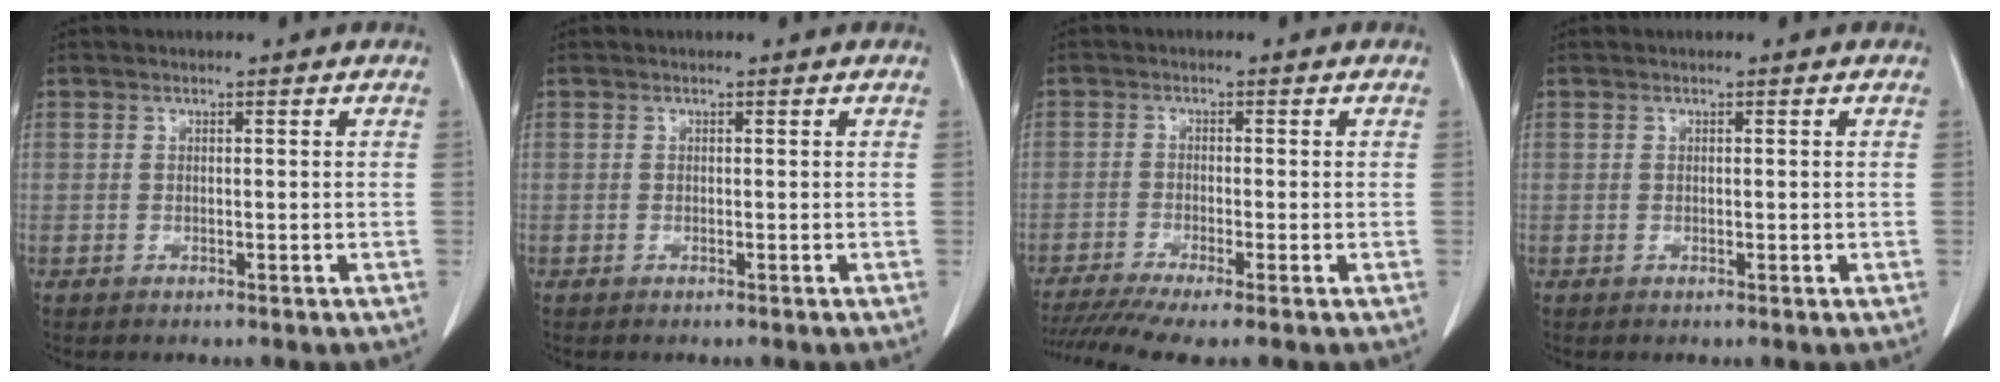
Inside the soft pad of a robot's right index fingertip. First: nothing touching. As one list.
[{"total": 0.0}, {"total": 7.9, "force": [-6.2, -0.1, 5.0], "torque": [-0.084, -0.013, -0.102]}, {"total": 0.0}]